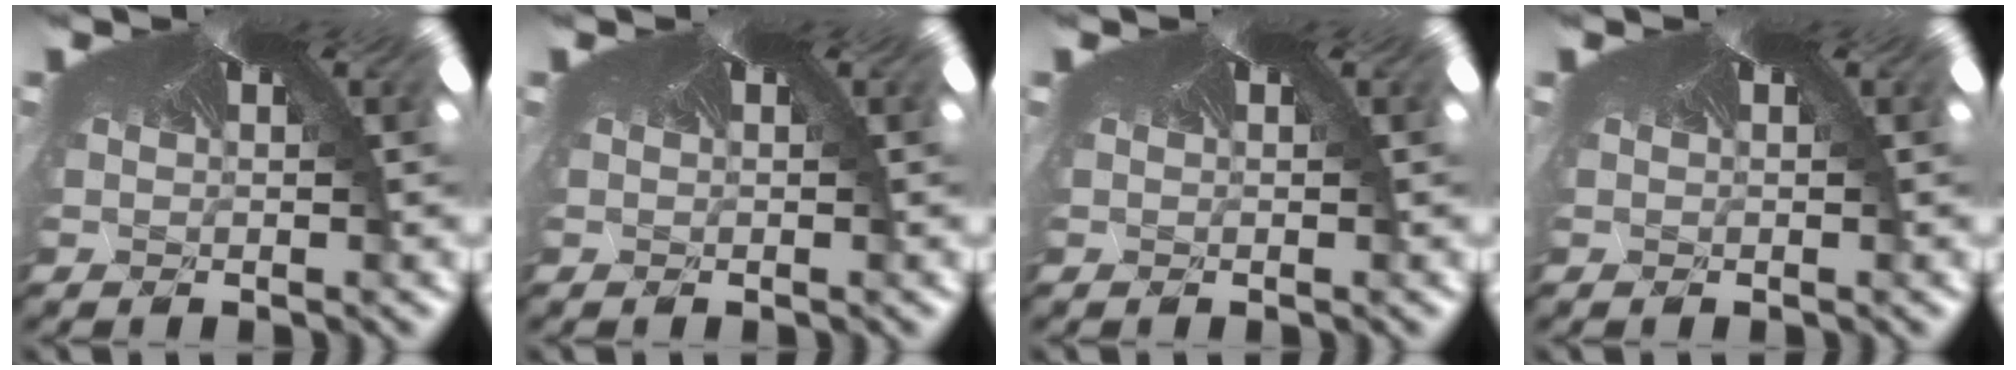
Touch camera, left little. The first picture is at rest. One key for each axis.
{"total": 0.0}
{"total": 0.0}
{"total": 0.0}